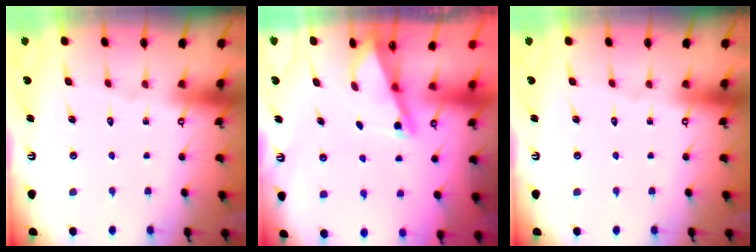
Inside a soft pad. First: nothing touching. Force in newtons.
{"total": 2.1, "press": 2.0, "slide": 0.3}
{"total": 0.0}